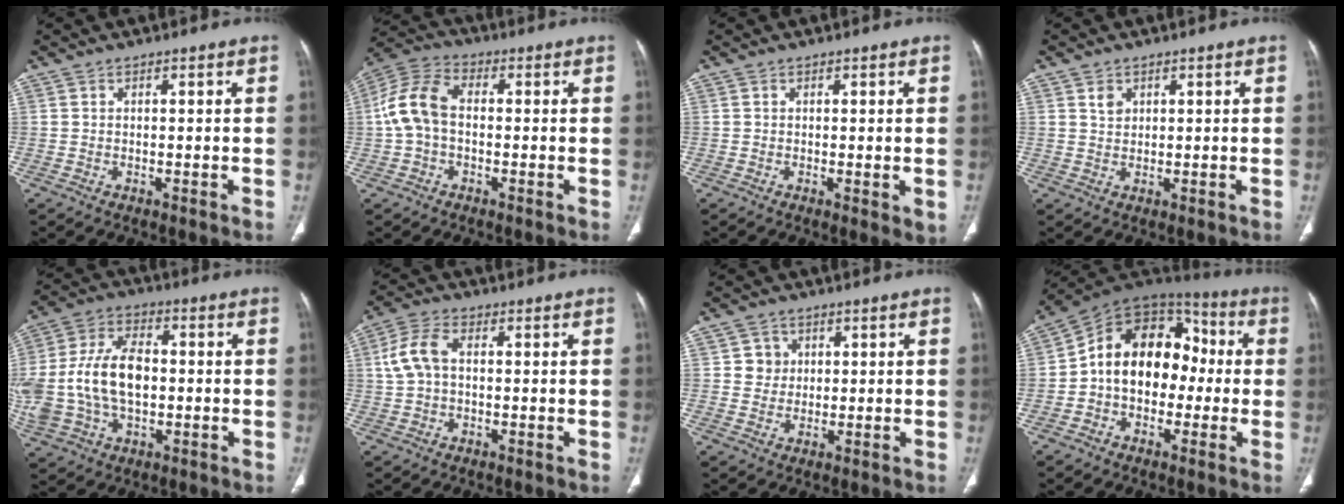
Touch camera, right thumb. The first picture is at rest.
{"total": 9.6, "force": [-0.3, 6.3, 7.3], "torque": [-0.150, 0.030, -0.016]}
{"total": 2.8, "force": [-0.4, 0.8, 2.6], "torque": [-0.034, -0.011, -0.006]}
{"total": 2.1, "force": [1.0, 1.7, 0.9], "torque": [-0.009, -0.006, 0.020]}
{"total": 17.4, "force": [-0.9, 11.1, 13.4], "torque": [-0.282, 0.025, -0.011]}
{"total": 6.5, "force": [0.5, 4.0, 5.1], "torque": [-0.112, 0.021, 0.006]}
{"total": 3.6, "force": [0.8, 3.5, 0.6], "torque": [0.014, 0.001, 0.010]}
{"total": 16.2, "force": [-1.0, 11.7, 11.1], "torque": [-0.137, 0.054, -0.032]}